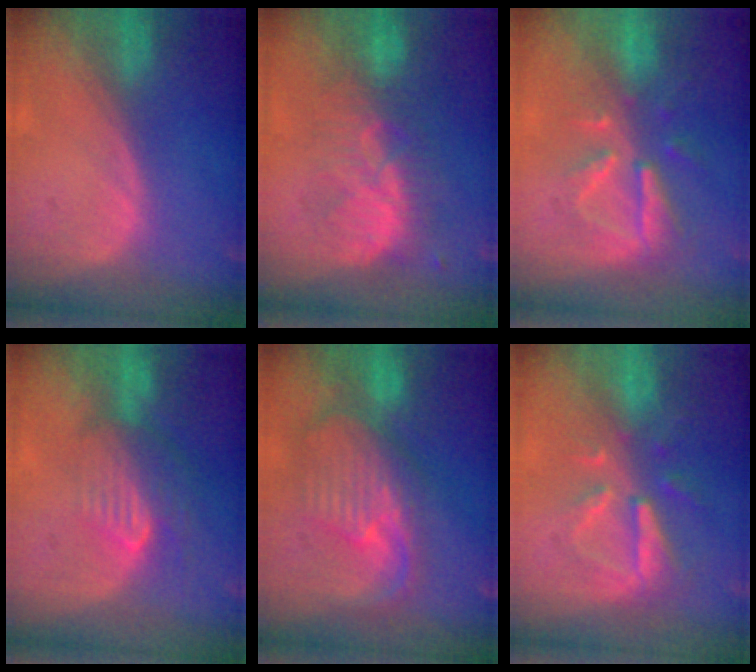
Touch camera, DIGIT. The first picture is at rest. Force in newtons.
{"total": 8.5, "press": 8.4, "slide": 1.3}
{"total": 8.1, "press": 7.5, "slide": 3.0}
{"total": 8.1, "press": 7.3, "slide": 3.6}
{"total": 10.5, "press": 9.4, "slide": 4.8}
{"total": 8.1, "press": 7.3, "slide": 3.5}